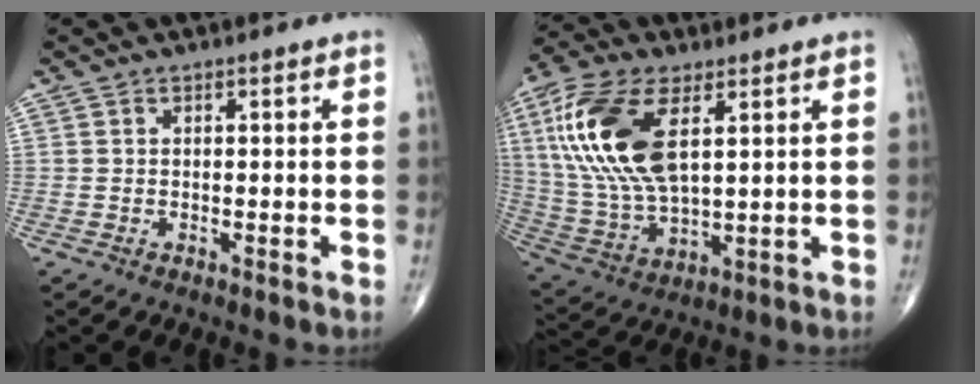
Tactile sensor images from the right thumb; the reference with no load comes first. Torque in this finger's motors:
{"motor_torque": [-0.69, 1.65, 0.52, -0.21, 0.42]}